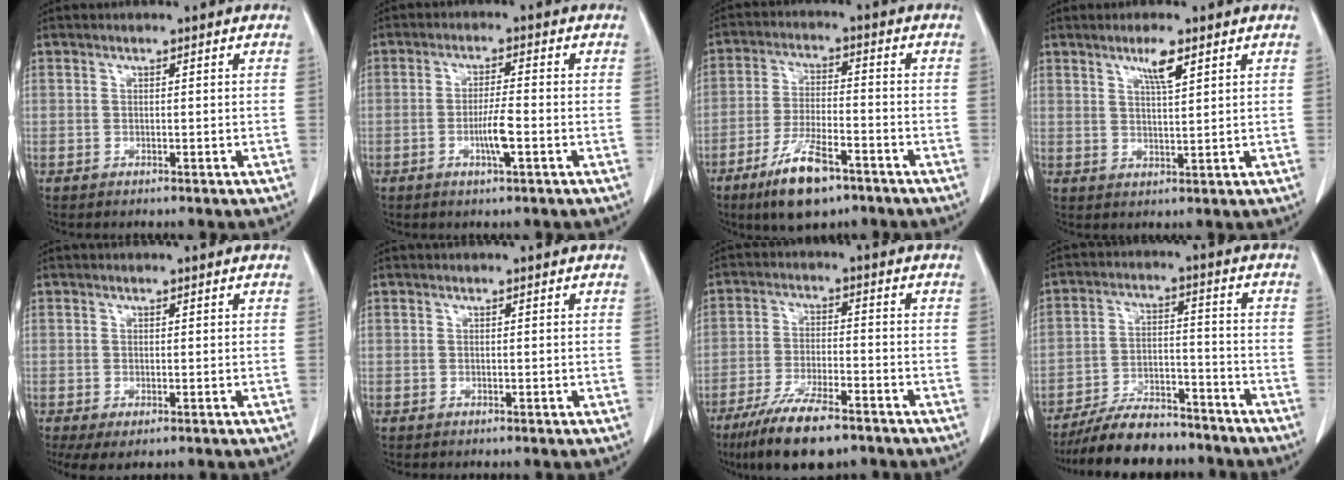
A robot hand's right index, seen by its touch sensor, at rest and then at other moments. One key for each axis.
{"total": 4.2, "fx": -1.3, "fy": 0.2, "fz": 4.0, "tx": -0.073, "ty": -0.003, "tz": -0.023}
{"total": 10.2, "fx": -6.4, "fy": 2.8, "fz": 7.4, "tx": -0.145, "ty": -0.014, "tz": -0.109}
{"total": 3.9, "fx": 2.3, "fy": 0.4, "fz": 3.1, "tx": -0.056, "ty": -0.002, "tz": 0.042}
{"total": 3.5, "fx": -1.7, "fy": 1.6, "fz": 2.6, "tx": -0.044, "ty": -0.010, "tz": -0.025}
{"total": 0.0}
{"total": 11.5, "fx": -8.3, "fy": 2.5, "fz": 7.5, "tx": -0.134, "ty": -0.024, "tz": -0.142}
{"total": 12.8, "fx": -11.3, "fy": 3.8, "fz": 4.8, "tx": -0.075, "ty": 0.010, "tz": -0.183}